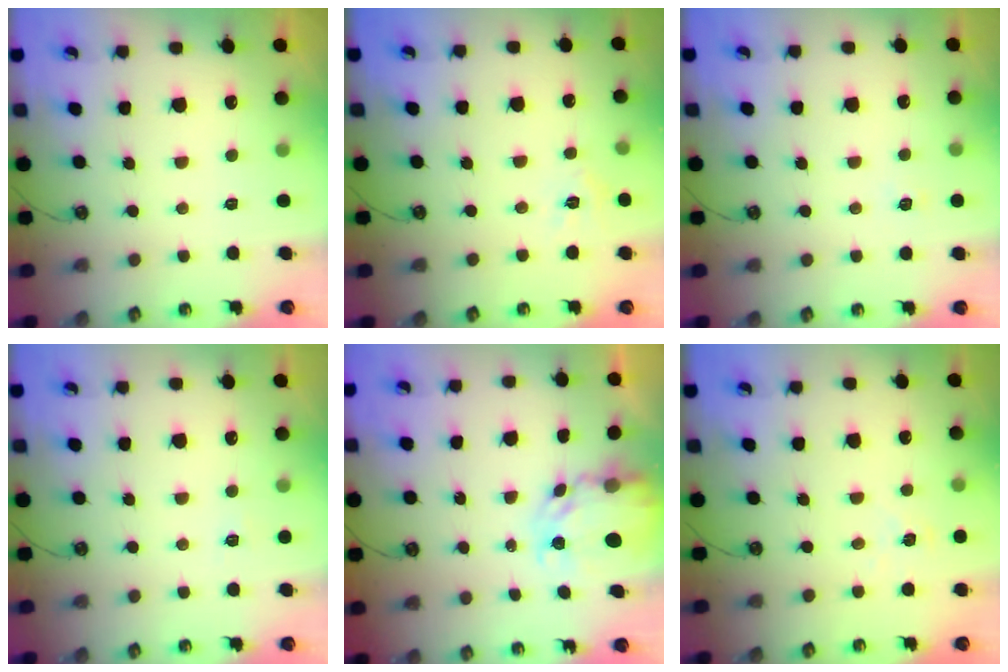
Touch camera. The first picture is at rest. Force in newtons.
{"total": 3.4, "press": 3.4, "slide": 0.3}
{"total": 2.3, "press": 2.3, "slide": 0.3}
{"total": 3.4, "press": 3.4, "slide": 0.4}
{"total": 6.2, "press": 6.2, "slide": 0.5}
{"total": 6.4, "press": 6.4, "slide": 0.5}